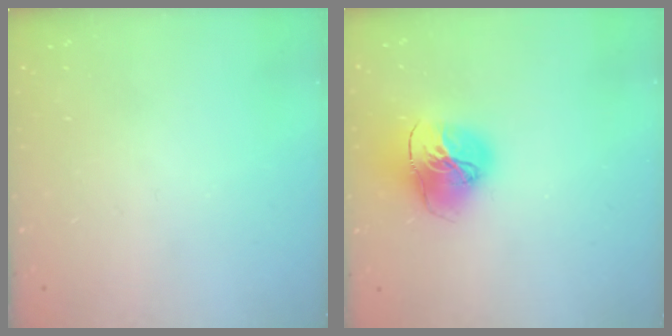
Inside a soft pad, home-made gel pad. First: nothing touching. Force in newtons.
{"total": 16.2, "press": 16.1, "slide": 1.6}